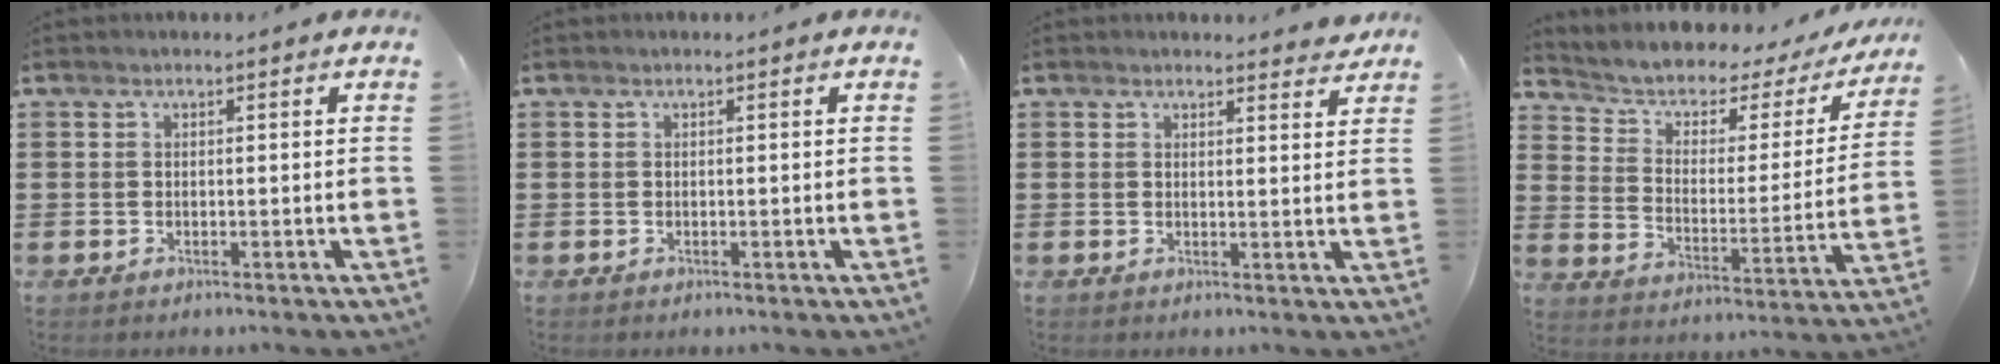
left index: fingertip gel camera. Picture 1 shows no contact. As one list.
[{"total": 0.0}, {"total": 2.3, "force": [2.2, 0.3, 0.4], "torque": [-0.005, -0.005, 0.041]}, {"total": 3.3, "force": [2.0, 2.1, 1.6], "torque": [-0.049, -0.020, 0.024]}]